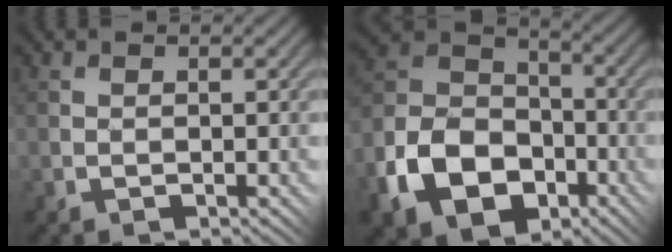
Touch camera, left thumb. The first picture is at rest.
{"total": 13.1, "force": [-6.3, 8.8, 7.4], "torque": [-0.181, -0.026, -0.130]}